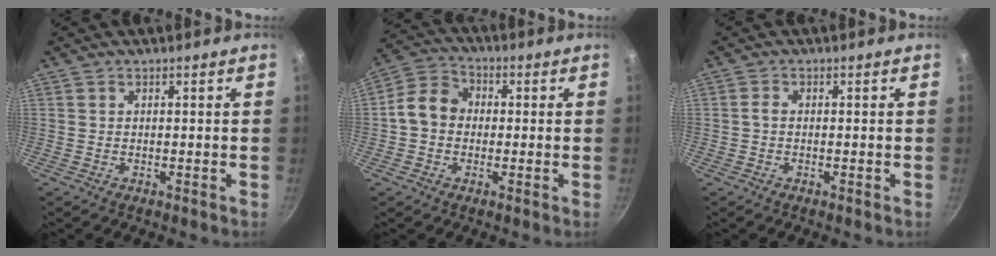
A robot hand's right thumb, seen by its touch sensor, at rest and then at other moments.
{"total": 8.3, "force": [-0.3, 6.8, 4.7], "torque": [-0.073, 0.029, -0.019]}
{"total": 1.2, "force": [-0.2, 0.7, 0.9], "torque": [-0.014, 0.002, -0.007]}